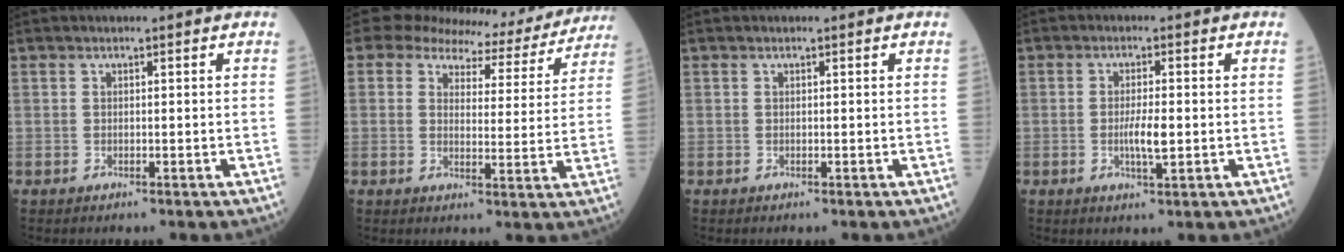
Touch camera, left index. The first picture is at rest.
{"total": 12.3, "force": [11.5, 3.9, 1.4], "torque": [-0.010, -0.012, 0.123]}
{"total": 0.0}
{"total": 3.5, "force": [-0.3, 0.5, 3.4], "torque": [-0.069, -0.005, -0.005]}